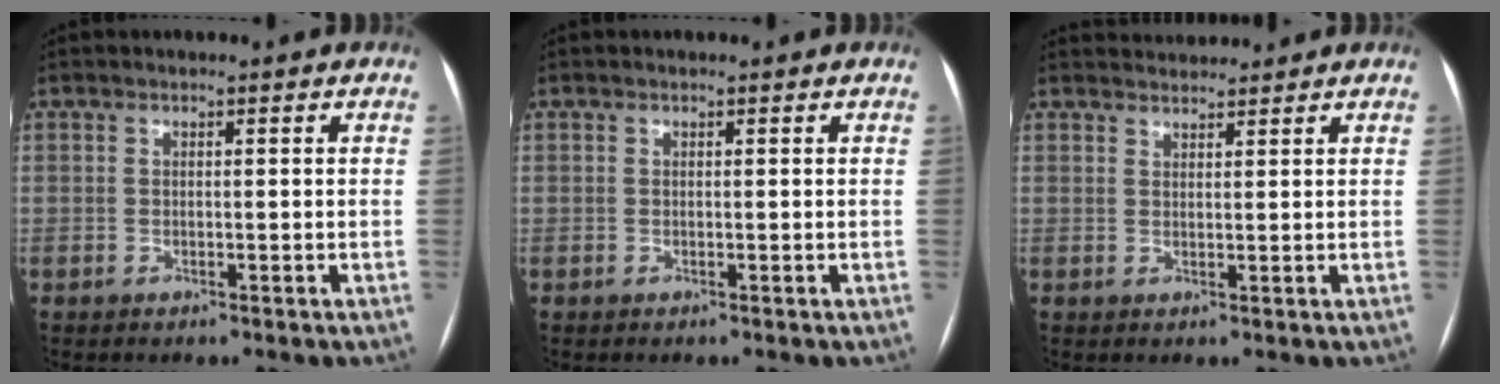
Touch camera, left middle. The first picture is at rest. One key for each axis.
{"total": 0.0}
{"total": 3.3, "fx": 3.3, "fy": 0.5, "fz": -0.1, "tx": -0.002, "ty": 0.023, "tz": 0.055}